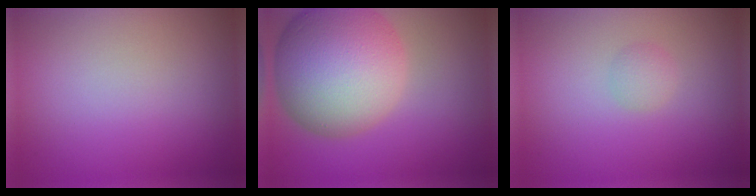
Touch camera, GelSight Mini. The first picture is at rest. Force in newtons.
{"total": 13.5, "press": 13.4, "slide": 0.6}
{"total": 1.2, "press": 1.2, "slide": 0.0}